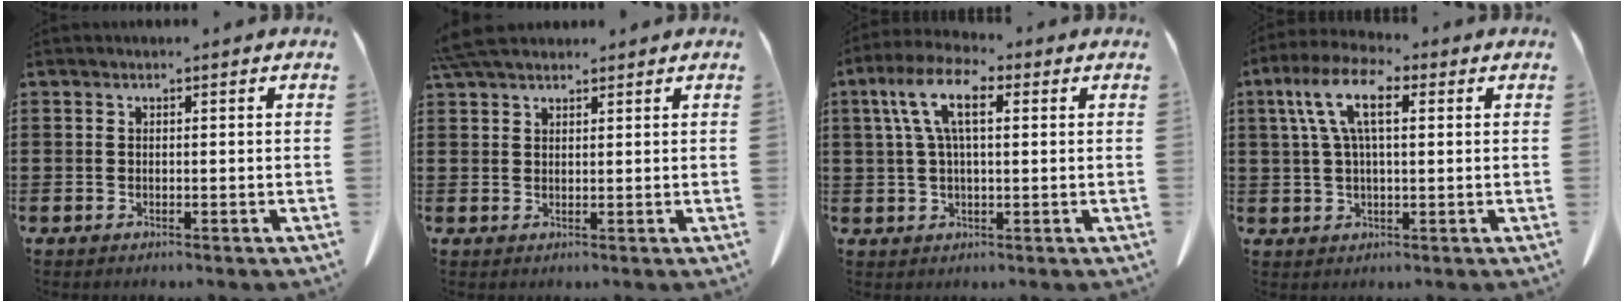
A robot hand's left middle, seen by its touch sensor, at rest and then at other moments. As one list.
[{"total": 4.5, "force": [3.8, 1.1, 2.2], "torque": [-0.053, -0.001, 0.074]}, {"total": 8.1, "force": [2.4, 3.2, 7.0], "torque": [-0.156, 0.007, 0.039]}, {"total": 8.3, "force": [2.5, 3.3, 7.2], "torque": [-0.160, 0.007, 0.041]}]